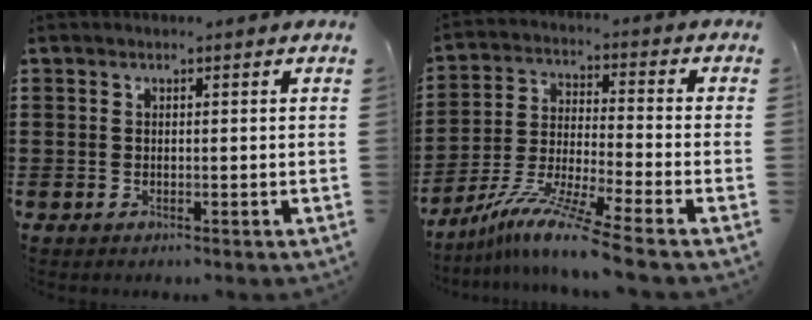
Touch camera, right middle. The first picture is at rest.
{"total": 9.7, "force": [-7.9, -0.5, 5.6], "torque": [-0.116, -0.007, -0.161]}